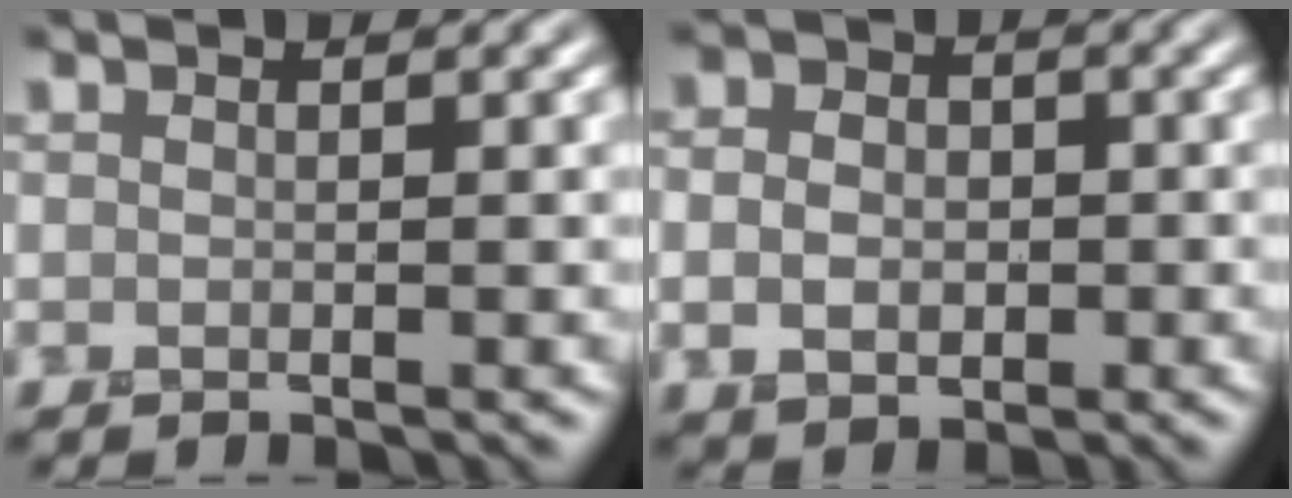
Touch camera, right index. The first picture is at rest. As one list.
[{"total": 4.2, "force": [-0.2, 3.4, 2.5], "torque": [-0.035, 0.003, -0.017]}]